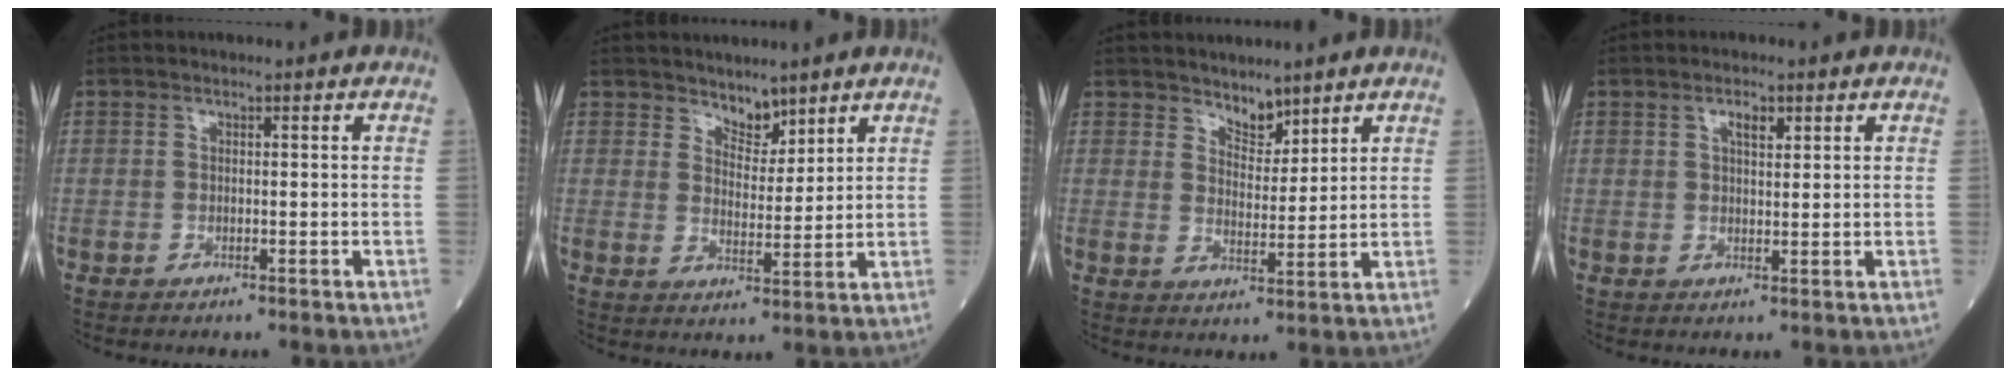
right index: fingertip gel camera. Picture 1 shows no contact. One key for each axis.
{"total": 3.8, "fx": 3.3, "fy": 1.5, "fz": 1.0, "tx": -0.013, "ty": -0.003, "tz": 0.062}
{"total": 3.8, "fx": 3.3, "fy": 1.4, "fz": 1.0, "tx": -0.016, "ty": -0.003, "tz": 0.064}
{"total": 2.3, "fx": 1.3, "fy": 0.8, "fz": 1.7, "tx": -0.031, "ty": 0.001, "tz": 0.021}